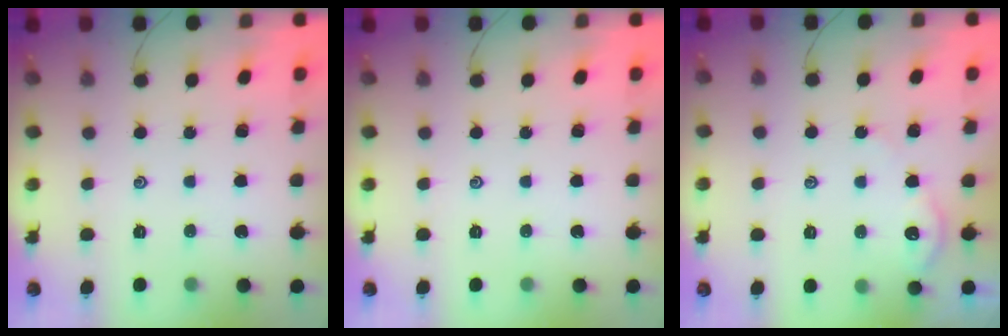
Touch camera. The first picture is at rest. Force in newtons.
{"total": 0.0}
{"total": 2.4, "press": 2.4, "slide": 0.3}